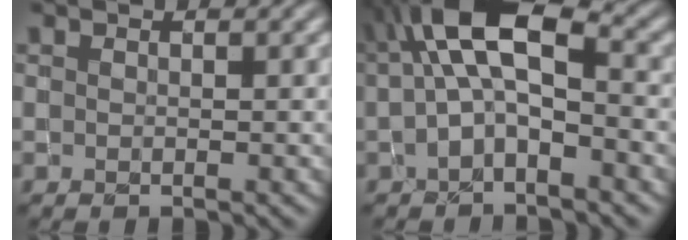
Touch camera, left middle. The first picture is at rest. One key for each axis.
{"total": 7.2, "fx": 0.8, "fy": 3.1, "fz": 6.4, "tx": -0.117, "ty": 0.018, "tz": 0.003}